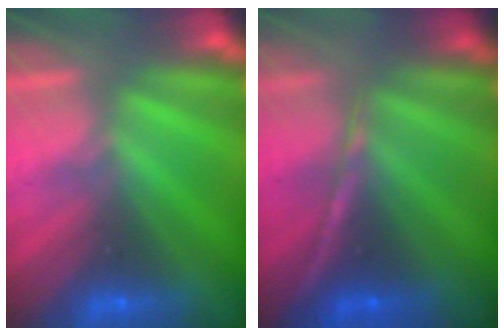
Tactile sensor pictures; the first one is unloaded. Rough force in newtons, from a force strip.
{"total": 1.3}